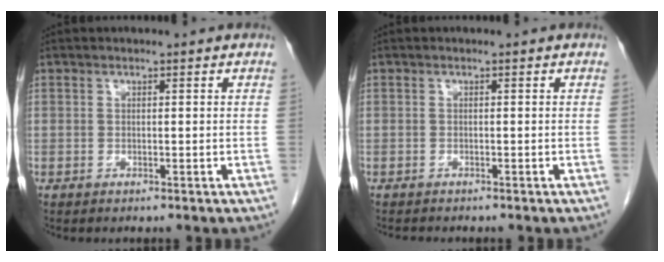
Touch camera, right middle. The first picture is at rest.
{"total": 1.5, "force": [-1.4, 0.3, 0.5], "torque": [-0.015, -0.005, -0.018]}